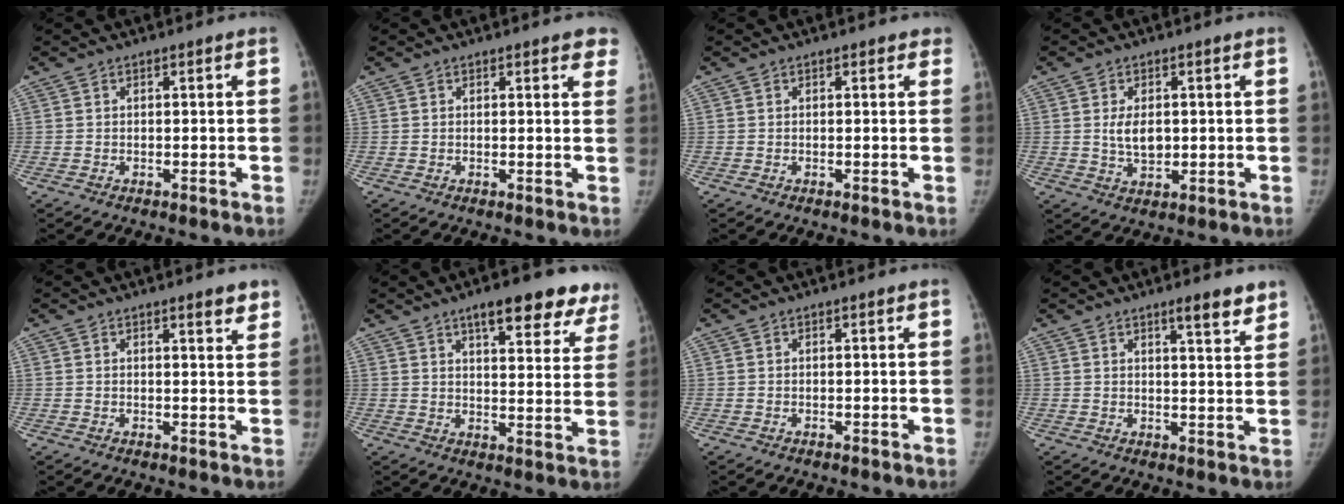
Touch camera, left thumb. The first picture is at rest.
{"total": 3.9, "force": [2.9, 1.4, 2.3], "torque": [0.002, -0.007, 0.023]}
{"total": 1.1, "force": [0.8, 0.7, 0.4], "torque": [0.012, 0.000, 0.002]}
{"total": 5.1, "force": [0.4, 3.2, 3.9], "torque": [-0.057, -0.007, 0.013]}
{"total": 3.3, "force": [2.4, 0.8, 2.1], "torque": [-0.015, -0.014, 0.028]}
{"total": 16.1, "force": [11.1, 5.5, 10.3], "torque": [-0.081, -0.042, 0.137]}
{"total": 0.0}
{"total": 5.5, "force": [4.0, 0.9, 3.6], "torque": [-0.039, -0.028, 0.054]}